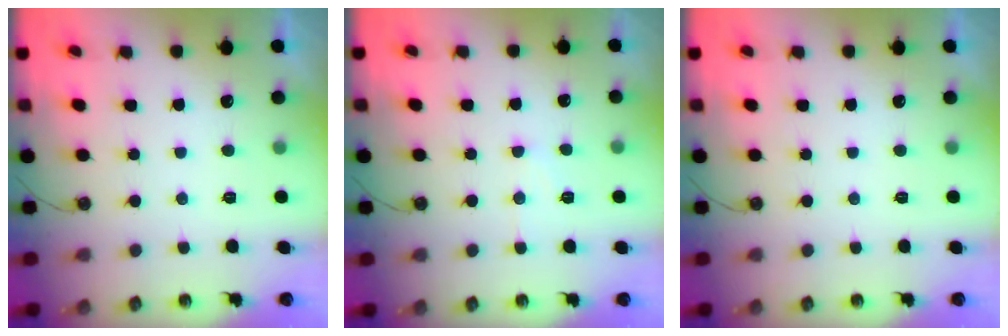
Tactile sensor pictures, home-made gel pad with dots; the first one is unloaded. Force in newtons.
{"total": 7.7, "press": 7.6, "slide": 0.8}
{"total": 0.0}